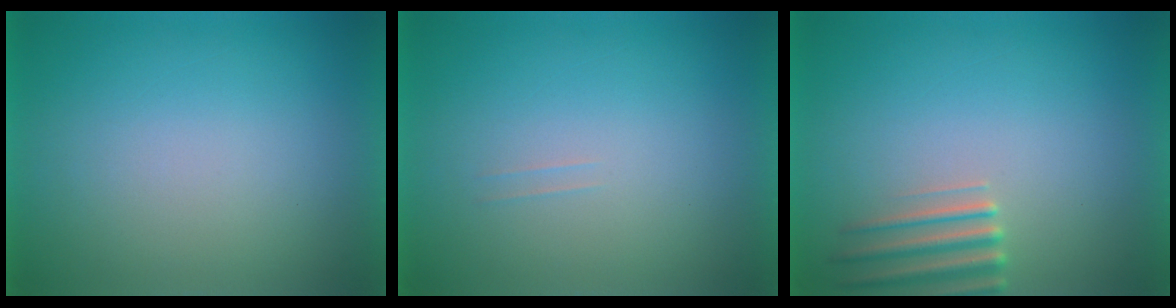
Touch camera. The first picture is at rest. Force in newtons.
{"total": 1.0}
{"total": 2.8}